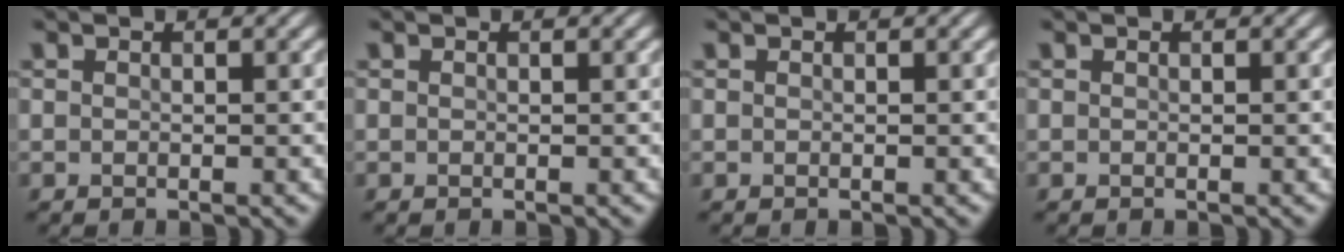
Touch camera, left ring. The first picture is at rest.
{"total": 0.0}
{"total": 0.0}
{"total": 0.0}